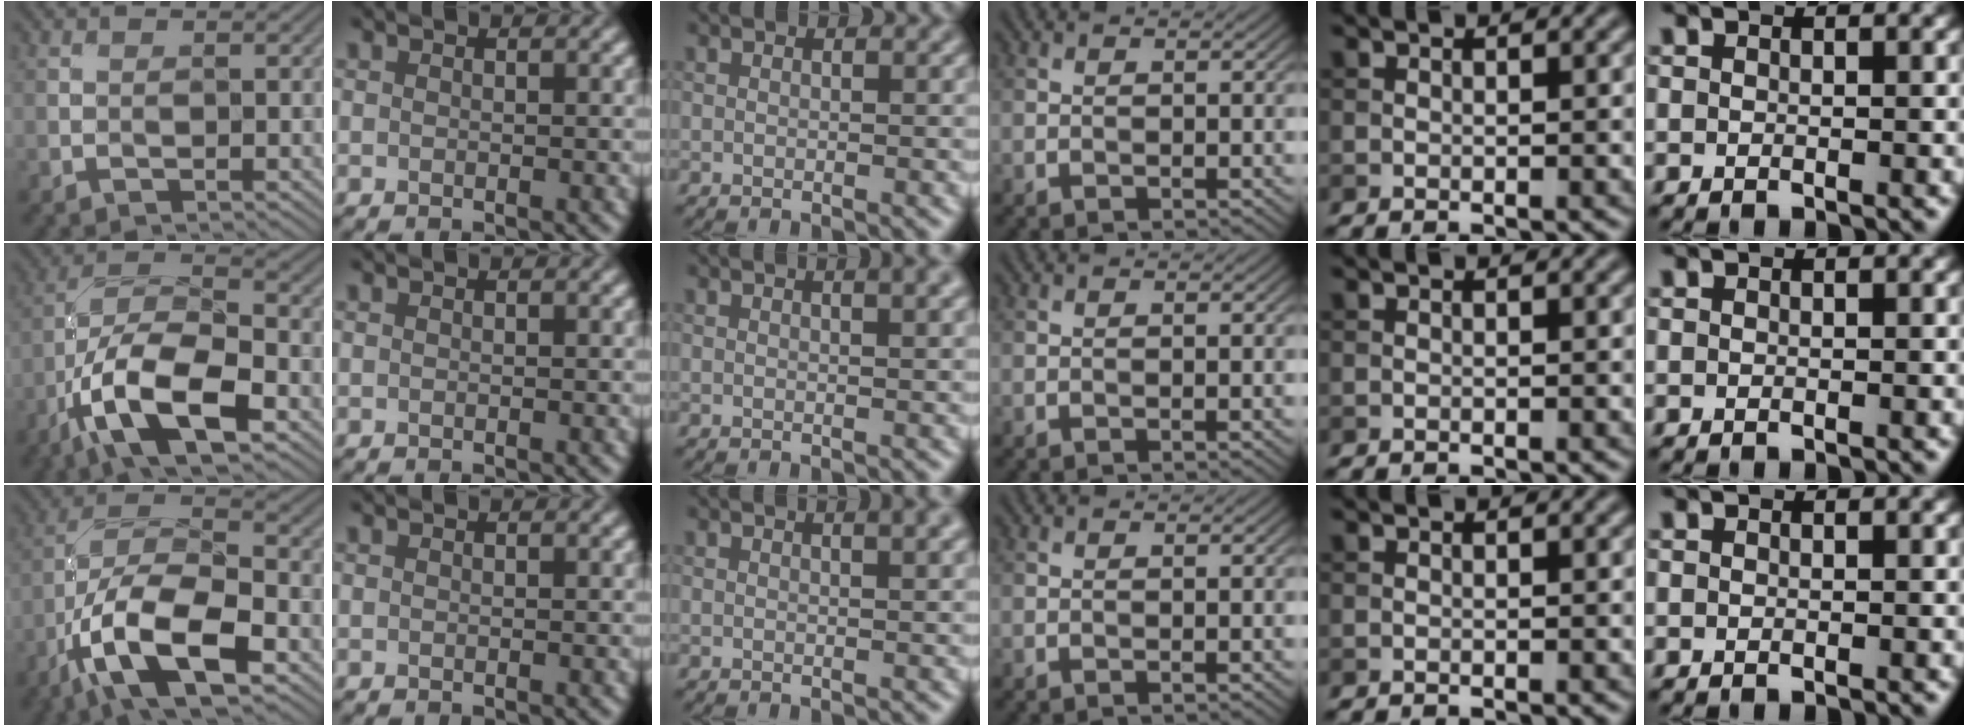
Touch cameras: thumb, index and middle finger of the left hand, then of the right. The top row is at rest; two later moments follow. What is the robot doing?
{"motion": "screw", "object": "medicine bottle"}